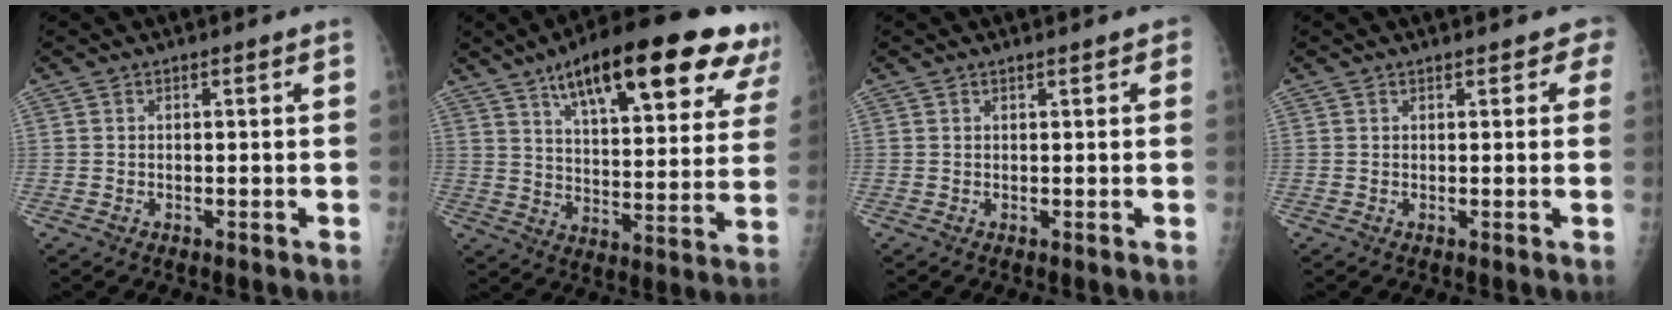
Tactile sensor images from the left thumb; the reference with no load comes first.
{"total": 26.9, "force": [15.7, 8.1, 20.2], "torque": [-0.259, -0.030, 0.229]}
{"total": 1.1, "force": [0.7, 0.5, 0.7], "torque": [-0.002, 0.001, 0.005]}
{"total": 2.2, "force": [1.6, 1.3, 0.8], "torque": [0.020, -0.001, 0.009]}